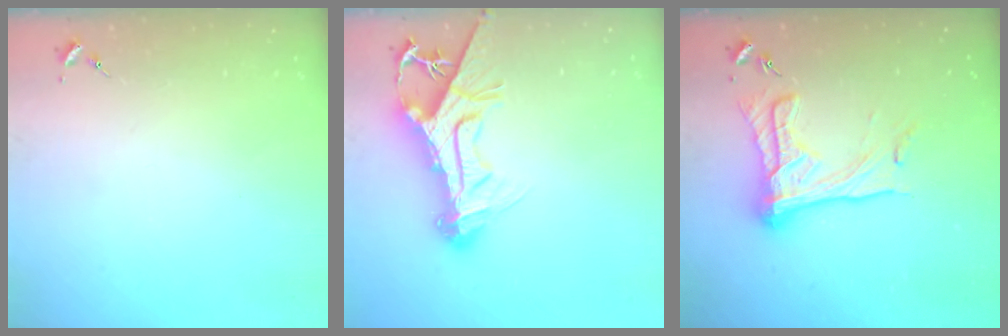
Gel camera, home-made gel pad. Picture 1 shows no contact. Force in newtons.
{"total": 15.8, "press": 15.6, "slide": 2.0}
{"total": 18.1, "press": 18.0, "slide": 1.3}